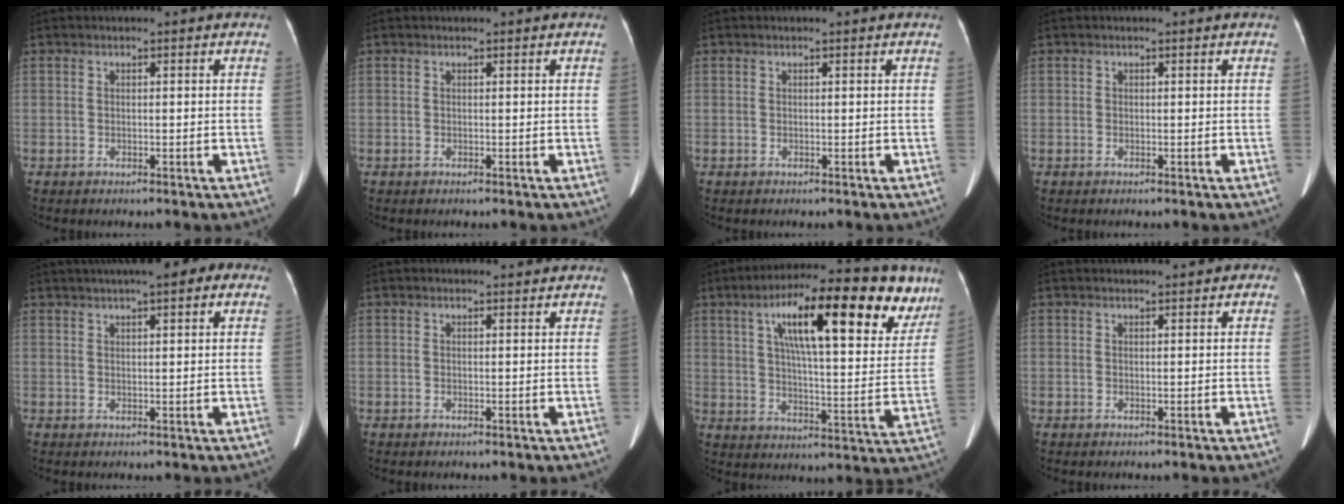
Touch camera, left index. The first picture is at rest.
{"total": 0.0}
{"total": 0.0}
{"total": 0.0}
{"total": 9.9, "force": [6.8, 2.1, 7.0], "torque": [-0.100, 0.034, 0.090]}
{"total": 1.6, "force": [1.6, 0.3, 0.1], "torque": [-0.011, 0.005, 0.019]}
{"total": 21.6, "force": [11.6, 5.2, 17.5], "torque": [-0.254, 0.032, 0.174]}
{"total": 2.3, "force": [1.8, 0.7, 1.3], "torque": [-0.016, 0.021, 0.022]}